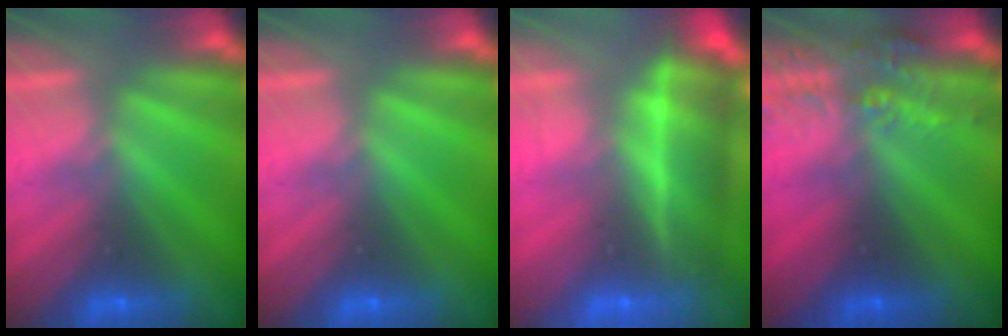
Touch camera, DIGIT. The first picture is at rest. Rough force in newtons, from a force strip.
{"total": 0.0}
{"total": 7.0}
{"total": 3.8}